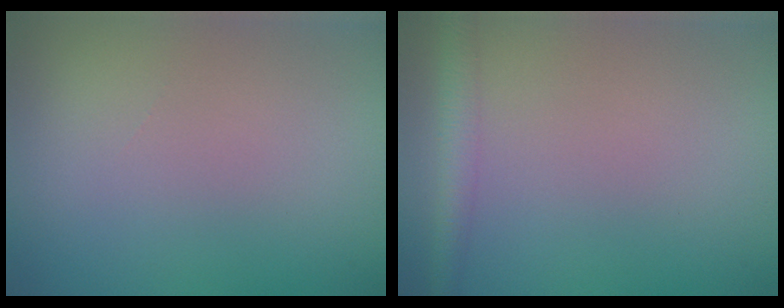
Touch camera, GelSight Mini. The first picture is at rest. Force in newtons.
{"total": 2.4, "press": 2.4, "slide": 0.1}